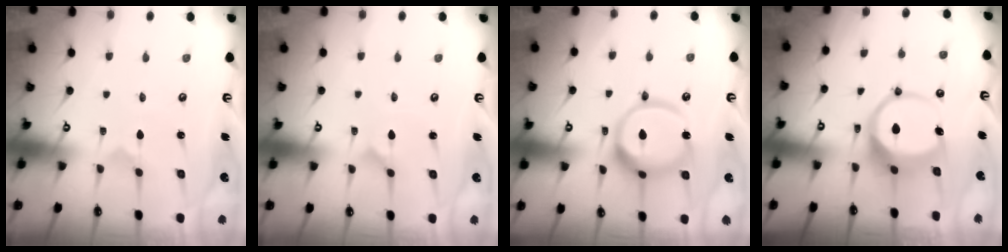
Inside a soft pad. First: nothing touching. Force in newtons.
{"total": 0.9, "press": 0.9, "slide": 0.0}
{"total": 15.5, "press": 15.4, "slide": 2.2}
{"total": 9.2, "press": 9.2, "slide": 1.2}